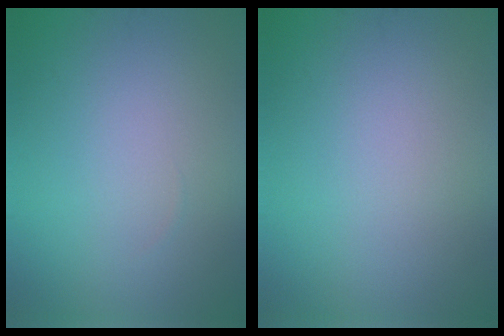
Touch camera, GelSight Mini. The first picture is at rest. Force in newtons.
{"total": 0.0}